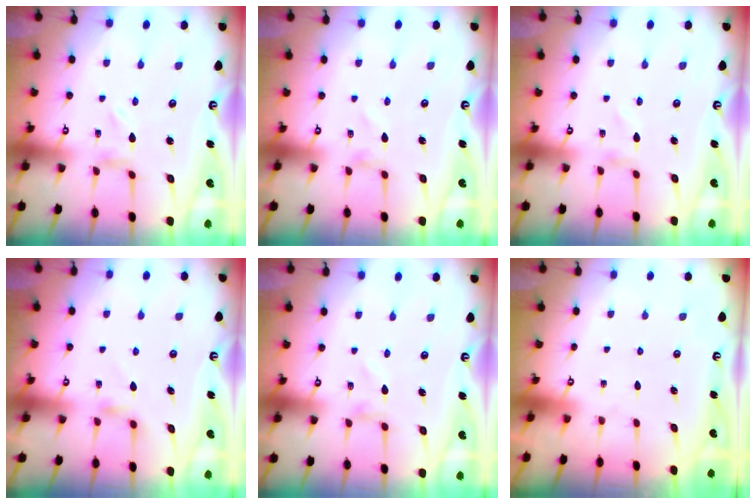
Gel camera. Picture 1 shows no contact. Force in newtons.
{"total": 0.0}
{"total": 0.6, "press": 0.6, "slide": 0.1}
{"total": 3.5, "press": 3.4, "slide": 0.5}
{"total": 0.0}
{"total": 1.8, "press": 1.8, "slide": 0.2}